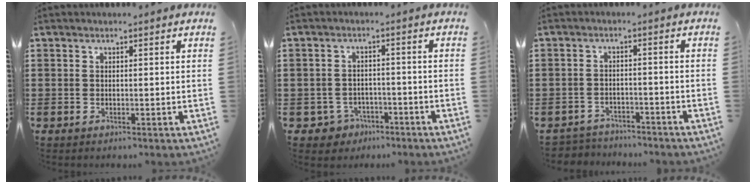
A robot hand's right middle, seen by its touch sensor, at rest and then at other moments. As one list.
[{"total": 2.4, "force": [-1.9, 1.4, 0.2], "torque": [-0.019, 0.000, -0.044]}, {"total": 2.7, "force": [-2.7, 0.3, -0.3], "torque": [-0.001, 0.001, -0.060]}]